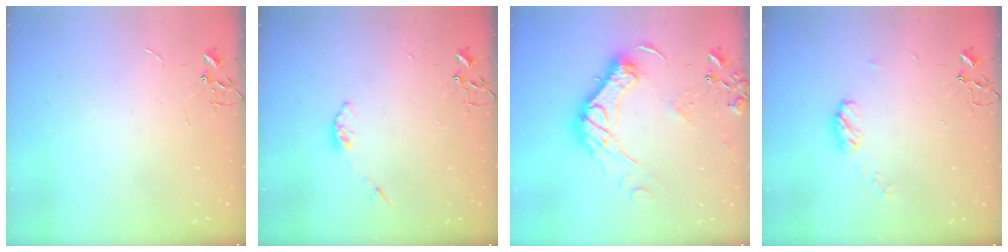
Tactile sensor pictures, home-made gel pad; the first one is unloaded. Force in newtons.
{"total": 3.4, "press": 3.4, "slide": 0.4}
{"total": 17.8, "press": 17.8, "slide": 1.3}
{"total": 6.7, "press": 6.7, "slide": 0.4}